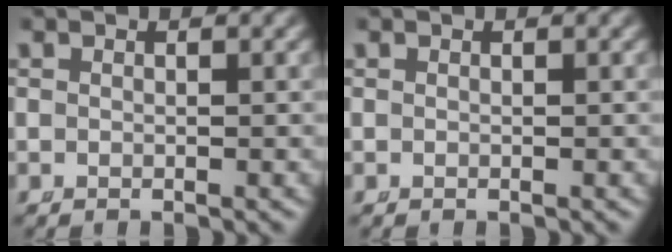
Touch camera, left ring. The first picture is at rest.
{"total": 0.0}